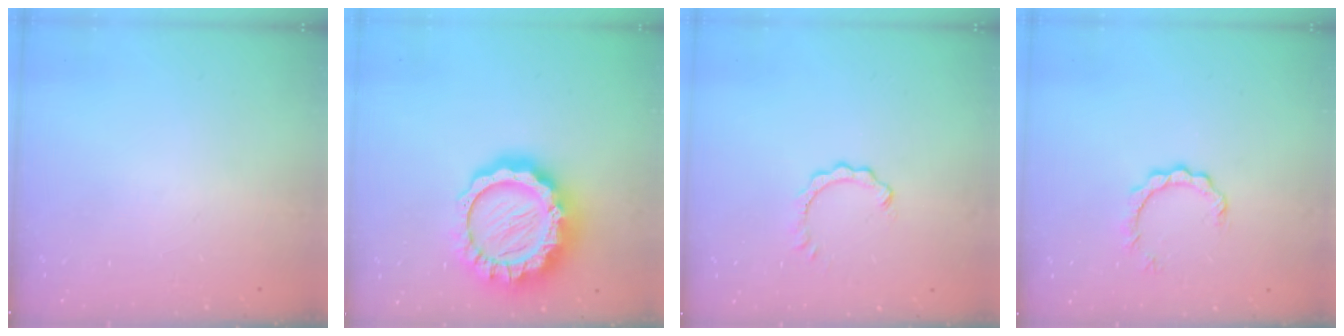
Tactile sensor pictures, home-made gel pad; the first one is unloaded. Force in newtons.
{"total": 20.7, "press": 20.7, "slide": 1.5}
{"total": 1.1, "press": 1.1, "slide": 0.1}
{"total": 3.6, "press": 3.6, "slide": 0.2}